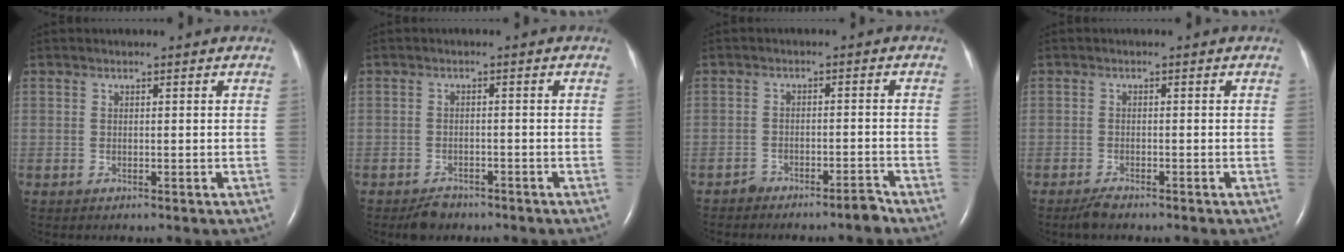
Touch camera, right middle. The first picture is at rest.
{"total": 2.7, "force": [-2.2, 1.3, 0.8], "torque": [-0.023, -0.001, -0.032]}
{"total": 2.7, "force": [-2.6, 0.1, 0.5], "torque": [-0.002, 0.001, -0.045]}
{"total": 1.6, "force": [-1.4, 0.2, 0.8], "torque": [-0.028, -0.006, -0.026]}